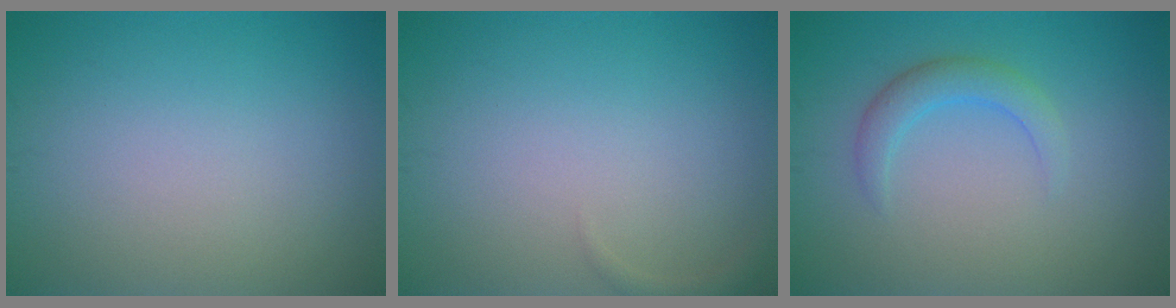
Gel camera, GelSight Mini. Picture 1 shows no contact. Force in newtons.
{"total": 0.7, "press": 0.7, "slide": 0.1}
{"total": 2.3, "press": 2.3, "slide": 0.1}